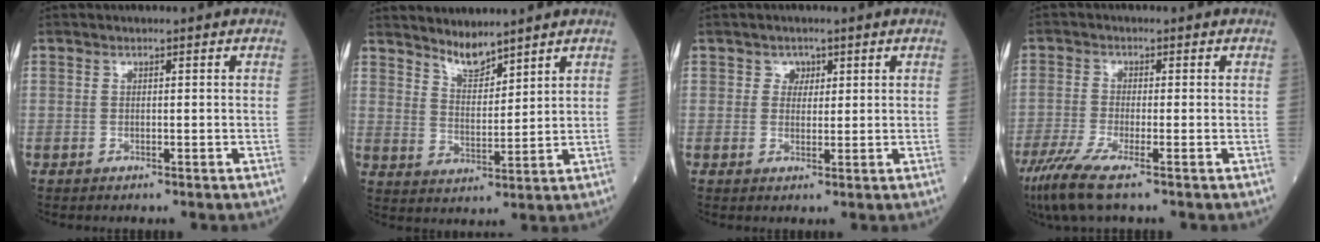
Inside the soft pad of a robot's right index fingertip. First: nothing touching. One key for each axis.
{"total": 4.6, "fx": 4.3, "fy": 0.7, "fz": 1.5, "tx": -0.035, "ty": -0.007, "tz": 0.090}
{"total": 2.1, "fx": 0.9, "fy": 1.7, "fz": 0.7, "tx": -0.009, "ty": 0.000, "tz": 0.013}
{"total": 8.3, "fx": -5.5, "fy": 1.0, "fz": 6.2, "tx": -0.129, "ty": -0.027, "tz": -0.102}